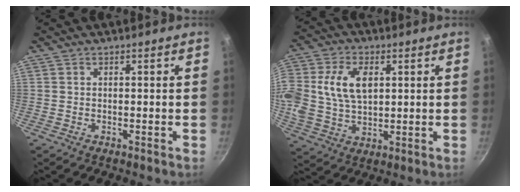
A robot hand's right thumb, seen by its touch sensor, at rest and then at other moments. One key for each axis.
{"total": 15.2, "fx": 3.1, "fy": 9.9, "fz": 11.1, "tx": -0.234, "ty": 0.000, "tz": 0.063}